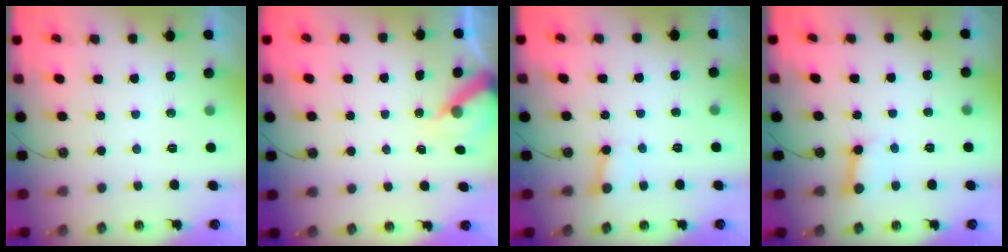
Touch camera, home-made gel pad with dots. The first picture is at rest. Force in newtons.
{"total": 6.6, "press": 6.6, "slide": 0.1}
{"total": 2.6, "press": 2.6, "slide": 0.2}
{"total": 4.2, "press": 4.2, "slide": 0.5}